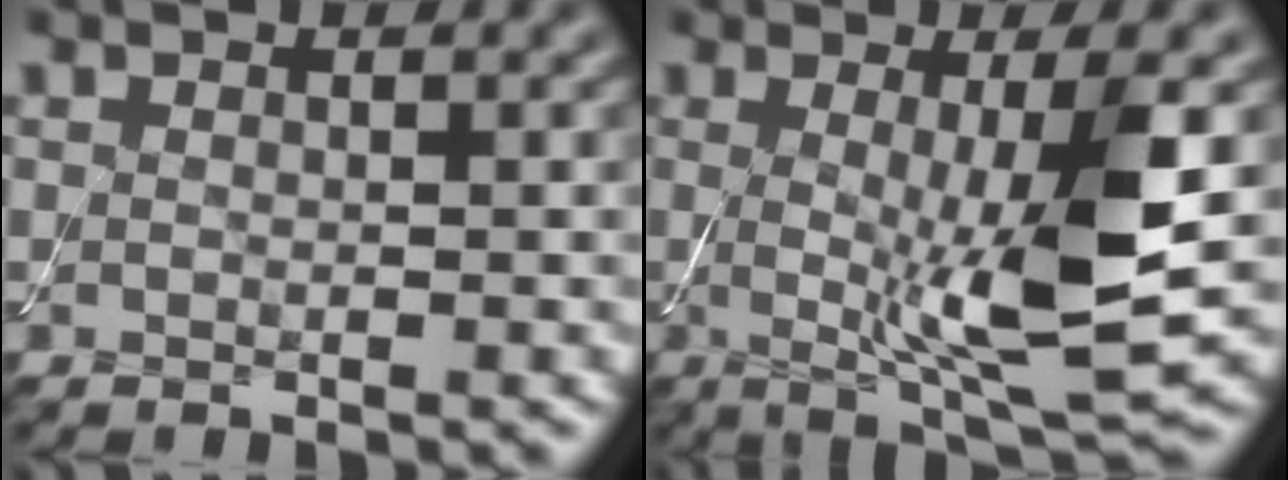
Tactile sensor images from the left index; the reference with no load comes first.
{"total": 8.7, "force": [0.0, 1.6, 8.6], "torque": [-0.132, -0.020, 0.010]}